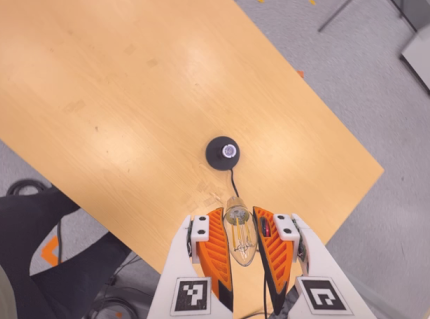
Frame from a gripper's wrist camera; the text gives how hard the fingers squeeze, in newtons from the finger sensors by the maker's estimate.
{"total": 18.1, "left": 19.5, "right": 16.6}